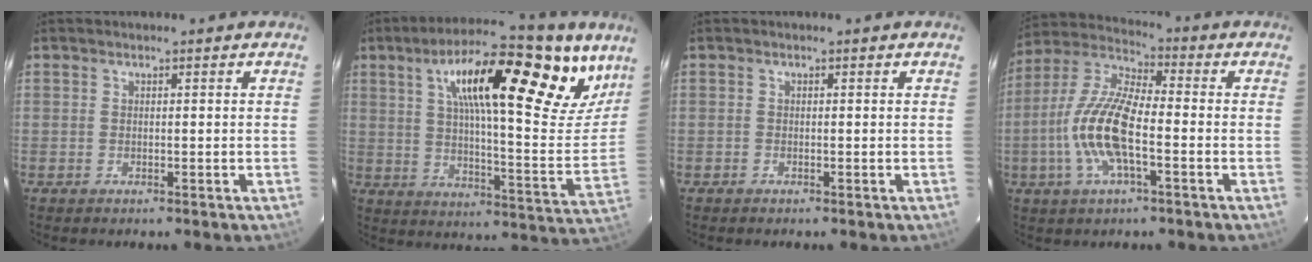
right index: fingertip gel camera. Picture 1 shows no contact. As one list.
[{"total": 27.2, "force": [15.2, 7.9, 21.1], "torque": [-0.303, 0.012, 0.234]}, {"total": 0.6, "force": [-0.4, 0.4, -0.1], "torque": [0.000, 0.002, -0.010]}, {"total": 14.1, "force": [-3.6, 4.6, 12.8], "torque": [-0.268, 0.000, -0.077]}]